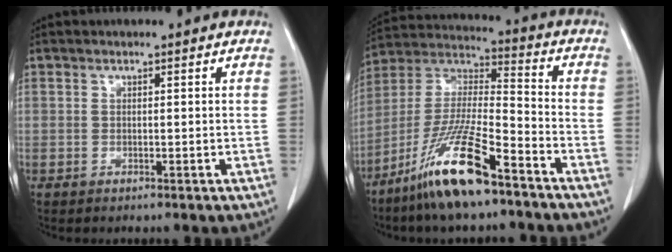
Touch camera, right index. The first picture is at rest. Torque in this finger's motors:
{"motor_torque": [1.45, -0.69, 0.51, 0.21]}